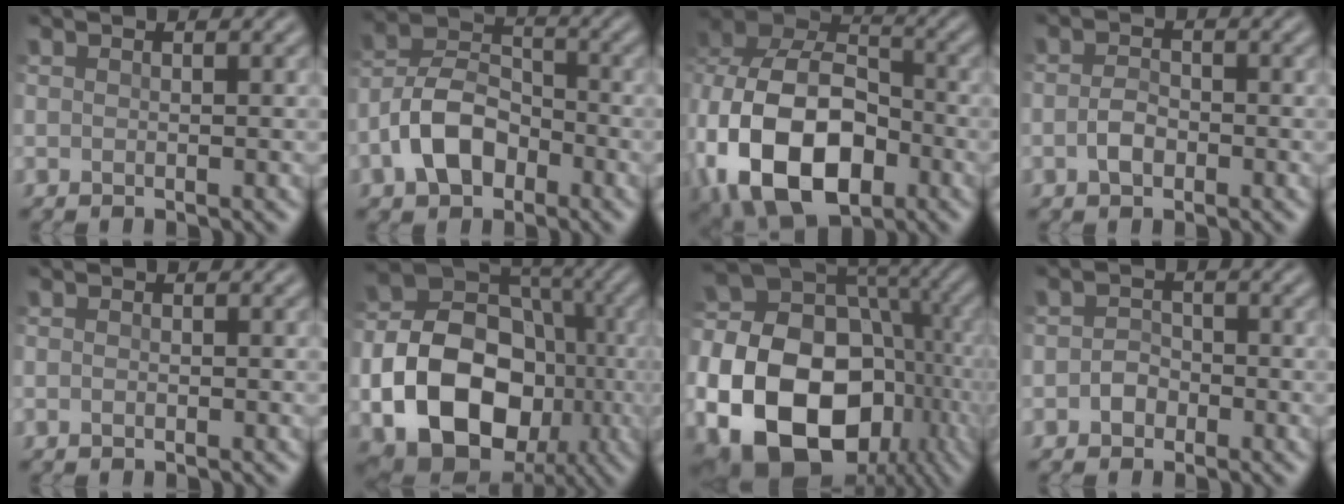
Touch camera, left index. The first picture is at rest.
{"total": 6.0, "force": [-2.7, 3.9, 3.8], "torque": [-0.068, 0.009, -0.058]}
{"total": 15.8, "force": [-4.8, 10.5, 10.8], "torque": [-0.220, -0.031, -0.090]}
{"total": 2.0, "force": [-0.7, 1.2, 1.4], "torque": [-0.029, 0.002, -0.016]}
{"total": 0.5, "force": [-0.2, 0.3, 0.4], "torque": [-0.006, -0.001, -0.004]}
{"total": 14.7, "force": [-4.0, 10.8, 9.0], "torque": [-0.157, -0.018, -0.076]}
{"total": 23.0, "force": [-6.1, 17.5, 13.5], "torque": [-0.255, -0.025, -0.111]}
{"total": 1.7, "force": [-0.7, 1.4, 0.7], "torque": [-0.010, 0.003, -0.017]}